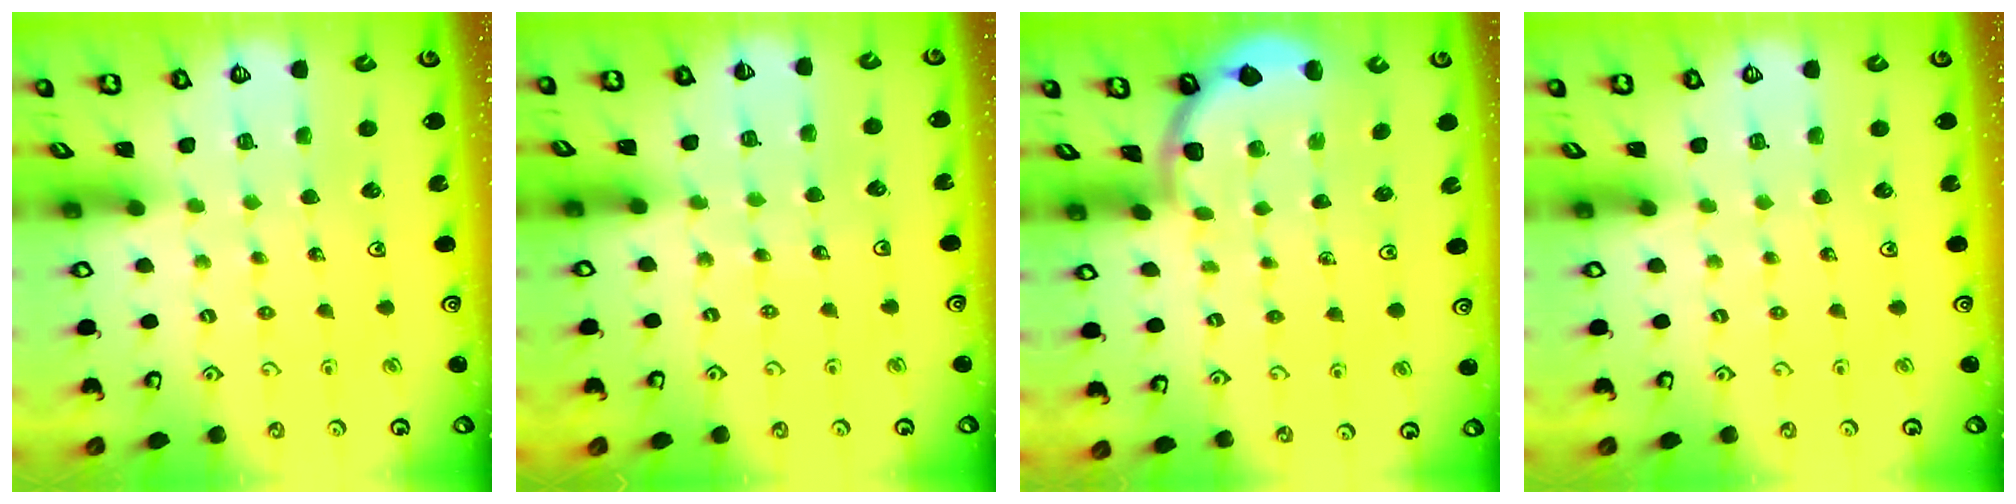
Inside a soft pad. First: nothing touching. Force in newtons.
{"total": 4.6, "press": 4.2, "slide": 1.9}
{"total": 1.9, "press": 1.9, "slide": 0.0}
{"total": 0.0}